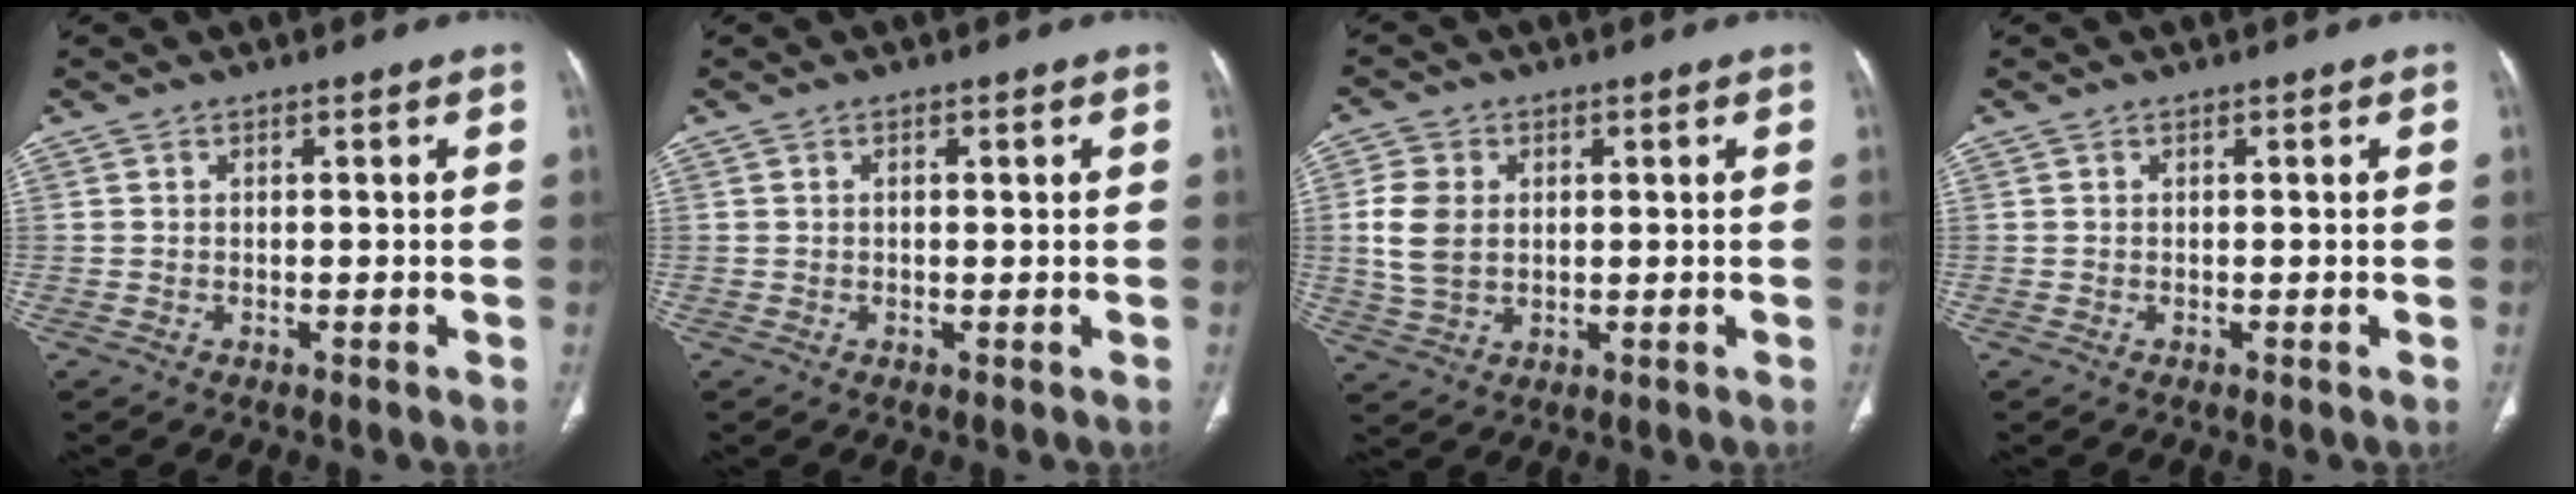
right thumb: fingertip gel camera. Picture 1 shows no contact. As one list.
[{"total": 0.7, "force": [0.2, 0.2, 0.6], "torque": [-0.015, 0.000, 0.003]}, {"total": 7.5, "force": [1.0, 5.5, 5.0], "torque": [-0.102, -0.001, 0.023]}, {"total": 0.0}]